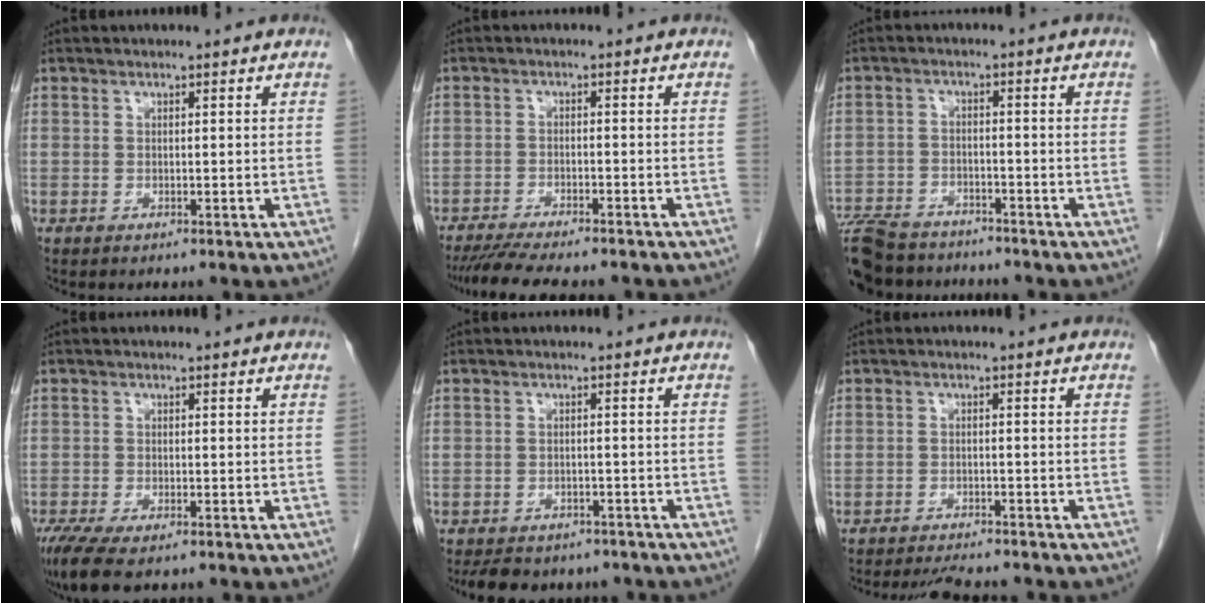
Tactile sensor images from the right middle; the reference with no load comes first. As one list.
[{"total": 10.5, "force": [-9.2, 1.2, 4.9], "torque": [-0.071, -0.014, -0.136]}, {"total": 13.6, "force": [-11.6, 4.9, 5.1], "torque": [-0.124, -0.011, -0.180]}, {"total": 7.6, "force": [-5.4, 2.3, 4.7], "torque": [-0.084, -0.018, -0.089]}, {"total": 9.1, "force": [-7.8, 4.0, 2.5], "torque": [-0.042, -0.002, -0.094]}, {"total": 6.4, "force": [-6.1, 0.5, 2.0], "torque": [-0.029, -0.014, -0.092]}]